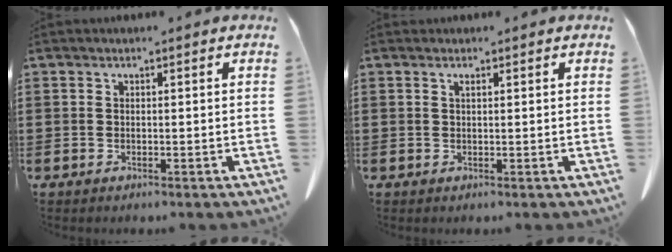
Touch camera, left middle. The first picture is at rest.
{"total": 0.7, "force": [0.4, 0.1, 0.5], "torque": [-0.004, -0.005, 0.008]}